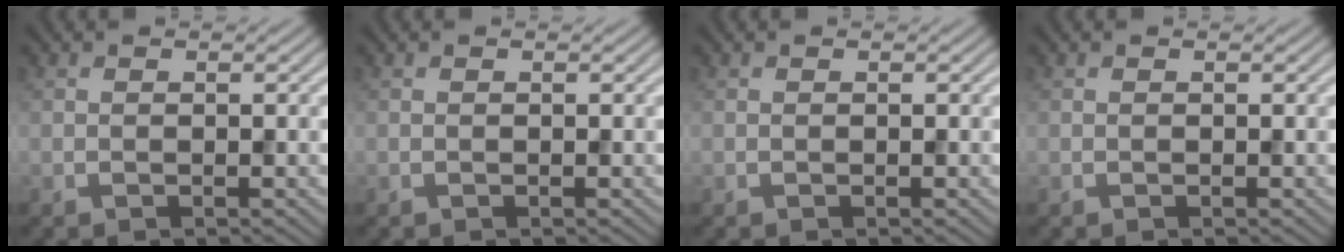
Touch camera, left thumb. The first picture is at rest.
{"total": 0.0}
{"total": 0.0}
{"total": 0.0}